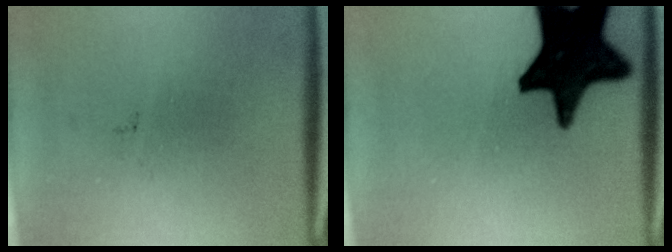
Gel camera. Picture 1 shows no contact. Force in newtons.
{"total": 18.5}